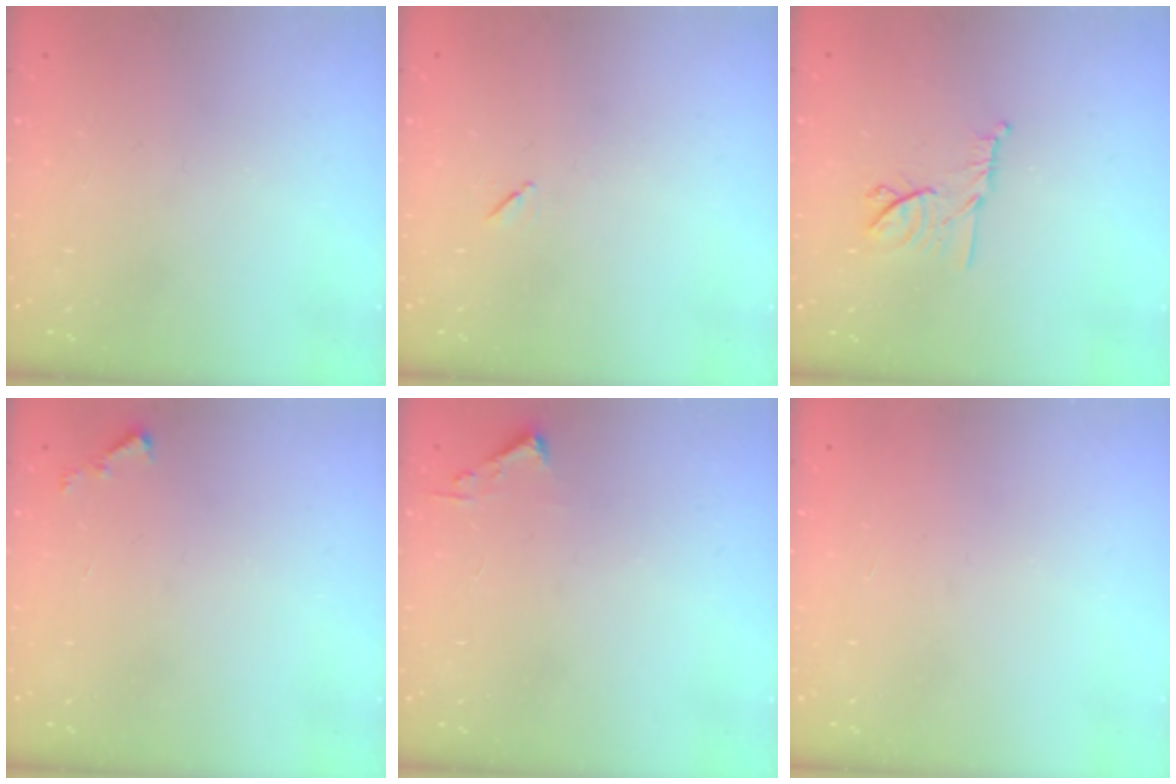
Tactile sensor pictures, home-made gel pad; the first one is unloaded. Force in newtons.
{"total": 4.3, "press": 3.9, "slide": 1.8}
{"total": 9.7, "press": 9.7, "slide": 0.6}
{"total": 3.3, "press": 3.3, "slide": 0.3}
{"total": 2.4, "press": 2.4, "slide": 0.3}
{"total": 1.5, "press": 1.5, "slide": 0.1}